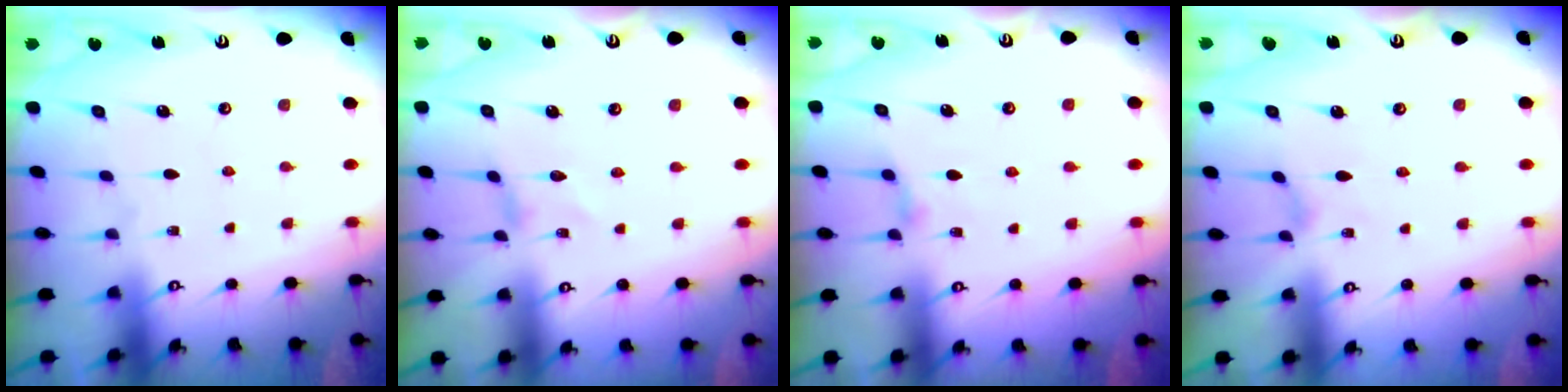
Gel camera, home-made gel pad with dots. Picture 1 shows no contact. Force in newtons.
{"total": 0.0}
{"total": 2.8, "press": 2.7, "slide": 0.6}
{"total": 0.0}